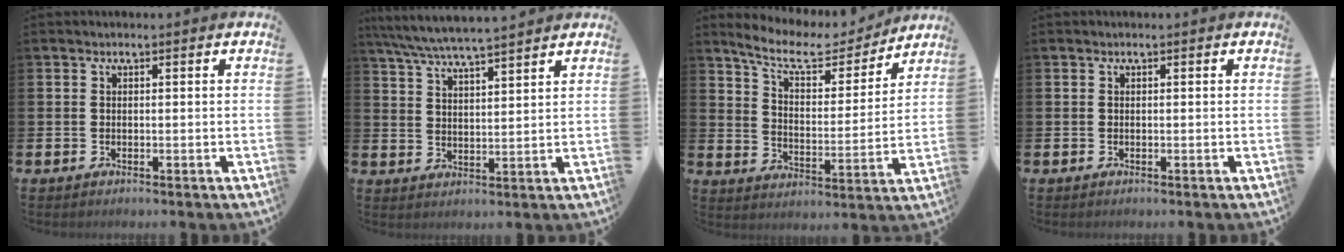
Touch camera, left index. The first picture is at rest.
{"total": 6.0, "force": [5.7, 0.1, 1.9], "torque": [-0.059, -0.027, 0.103]}
{"total": 9.0, "force": [7.9, 2.7, 3.3], "torque": [-0.091, -0.052, 0.135]}
{"total": 0.0}